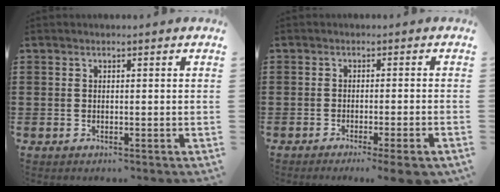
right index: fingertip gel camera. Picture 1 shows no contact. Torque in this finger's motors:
{"motor_torque": [1.56, -0.57, 0.22, 0.08]}